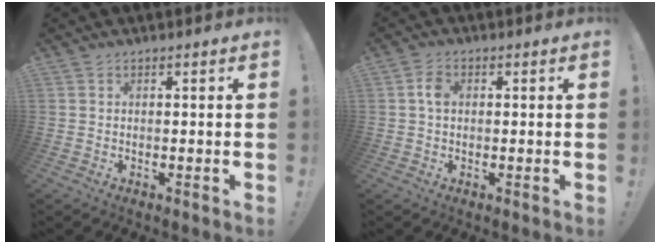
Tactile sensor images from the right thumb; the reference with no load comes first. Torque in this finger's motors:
{"motor_torque": [-0.10, 0.20, 0.12, 0.01, 0.00]}